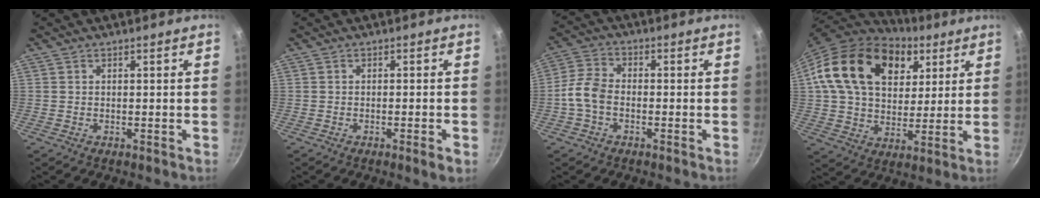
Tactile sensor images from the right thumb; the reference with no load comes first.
{"total": 2.3, "force": [-1.1, 0.1, 2.0], "torque": [-0.041, 0.002, -0.016]}
{"total": 5.8, "force": [-1.8, 3.8, 4.1], "torque": [-0.085, 0.027, -0.047]}
{"total": 22.5, "force": [8.9, 15.4, 13.9], "torque": [-0.210, -0.011, 0.149]}